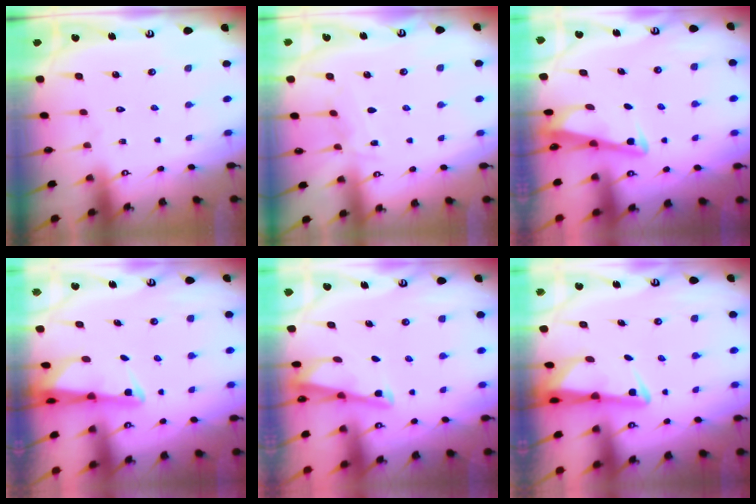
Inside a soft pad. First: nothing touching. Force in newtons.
{"total": 5.1, "press": 5.1, "slide": 0.5}
{"total": 3.5, "press": 3.5, "slide": 0.4}
{"total": 2.5, "press": 2.4, "slide": 0.5}
{"total": 2.5, "press": 2.5, "slide": 0.2}
{"total": 3.0, "press": 2.9, "slide": 0.6}